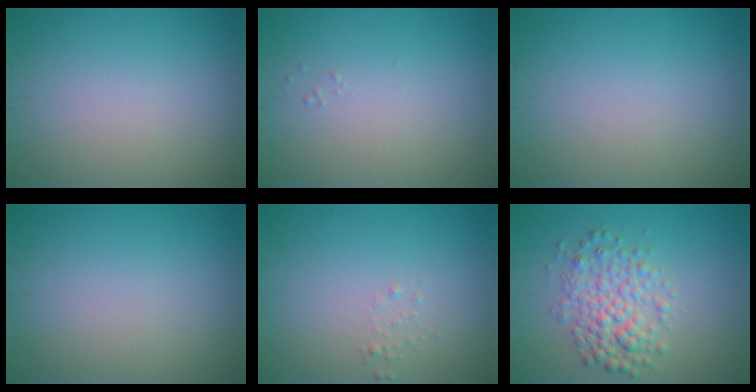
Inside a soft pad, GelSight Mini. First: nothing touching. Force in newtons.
{"total": 0.0}
{"total": 0.0}
{"total": 0.0}
{"total": 0.6, "press": 0.6, "slide": 0.1}
{"total": 4.1, "press": 4.1, "slide": 0.1}